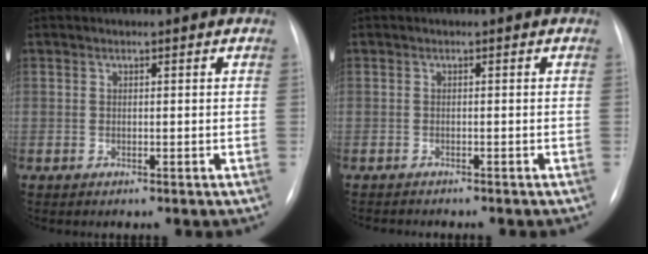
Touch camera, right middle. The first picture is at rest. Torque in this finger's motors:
{"motor_torque": [0.24, -0.45, 0.09, 0.03]}